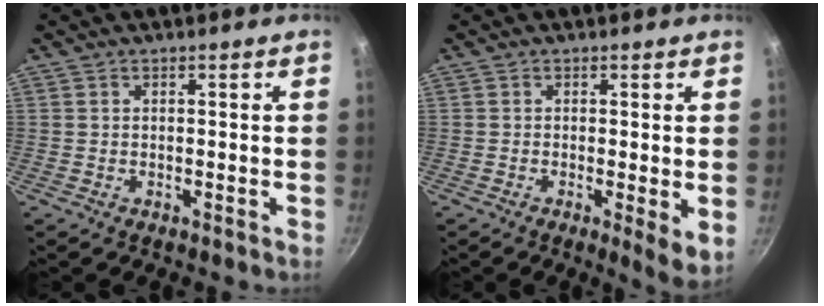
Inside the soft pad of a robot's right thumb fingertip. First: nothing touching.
{"total": 3.9, "force": [-0.5, 0.3, 3.9], "torque": [-0.049, -0.019, -0.005]}